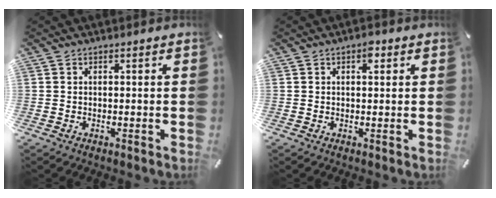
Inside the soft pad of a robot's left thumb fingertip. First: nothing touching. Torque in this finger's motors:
{"motor_torque": [0.44, 0.19, -0.05, 0.02, 0.09]}